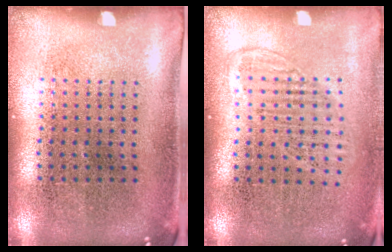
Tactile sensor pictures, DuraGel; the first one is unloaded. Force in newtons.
{"total": 1.3, "press": 1.2, "slide": 0.6}